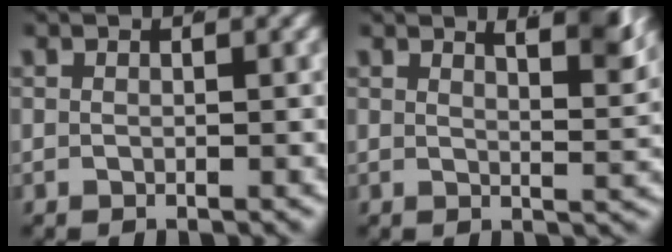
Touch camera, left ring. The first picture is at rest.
{"total": 4.8, "force": [3.0, 0.6, 3.8], "torque": [-0.044, -0.012, 0.052]}